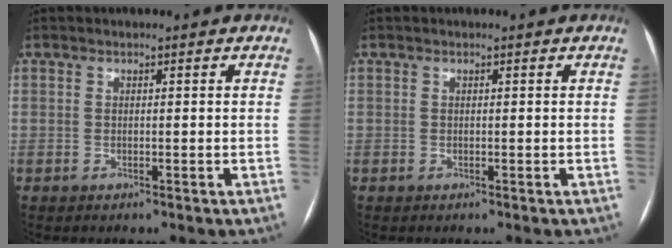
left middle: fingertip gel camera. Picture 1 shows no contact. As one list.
[{"total": 0.0}]